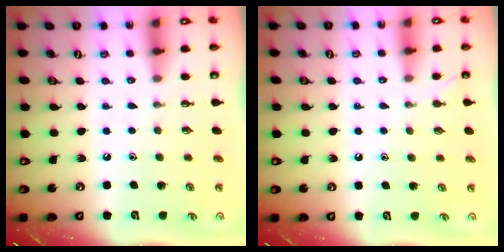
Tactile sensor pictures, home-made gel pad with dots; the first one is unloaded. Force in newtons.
{"total": 2.9, "press": 2.9, "slide": 0.3}